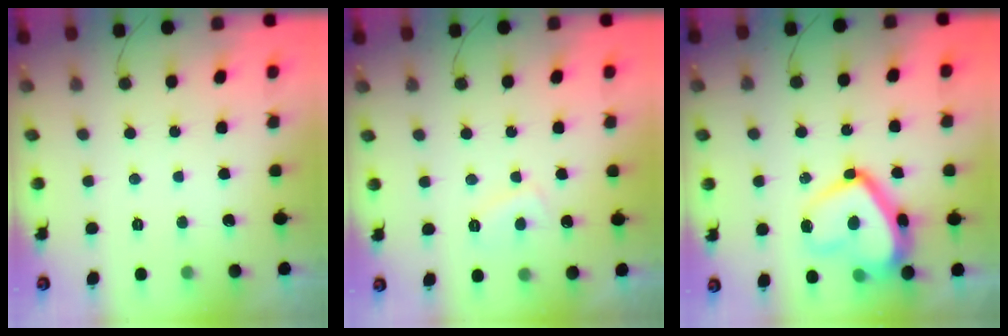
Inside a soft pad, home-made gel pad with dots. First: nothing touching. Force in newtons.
{"total": 3.9, "press": 3.8, "slide": 0.5}
{"total": 17.6, "press": 17.6, "slide": 1.3}